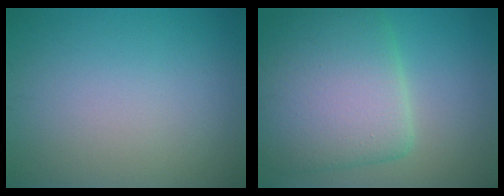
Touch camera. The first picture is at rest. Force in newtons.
{"total": 9.7, "press": 9.7, "slide": 0.8}